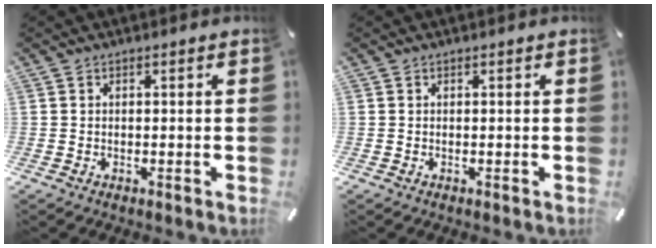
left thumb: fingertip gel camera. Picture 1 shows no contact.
{"total": 0.0}